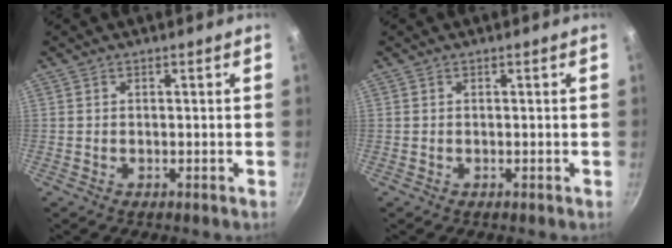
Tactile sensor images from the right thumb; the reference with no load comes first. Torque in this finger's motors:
{"motor_torque": [0.00, 0.00, 0.09, -0.09, 0.03]}